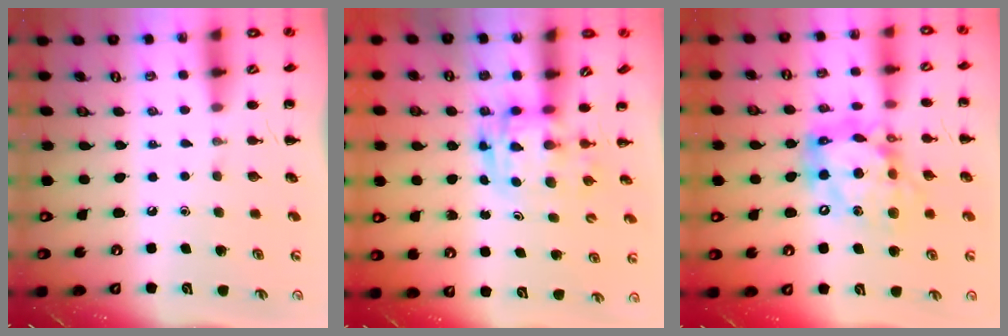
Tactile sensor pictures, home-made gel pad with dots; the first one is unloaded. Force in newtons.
{"total": 2.9, "press": 2.9, "slide": 0.5}
{"total": 16.2, "press": 15.6, "slide": 4.2}